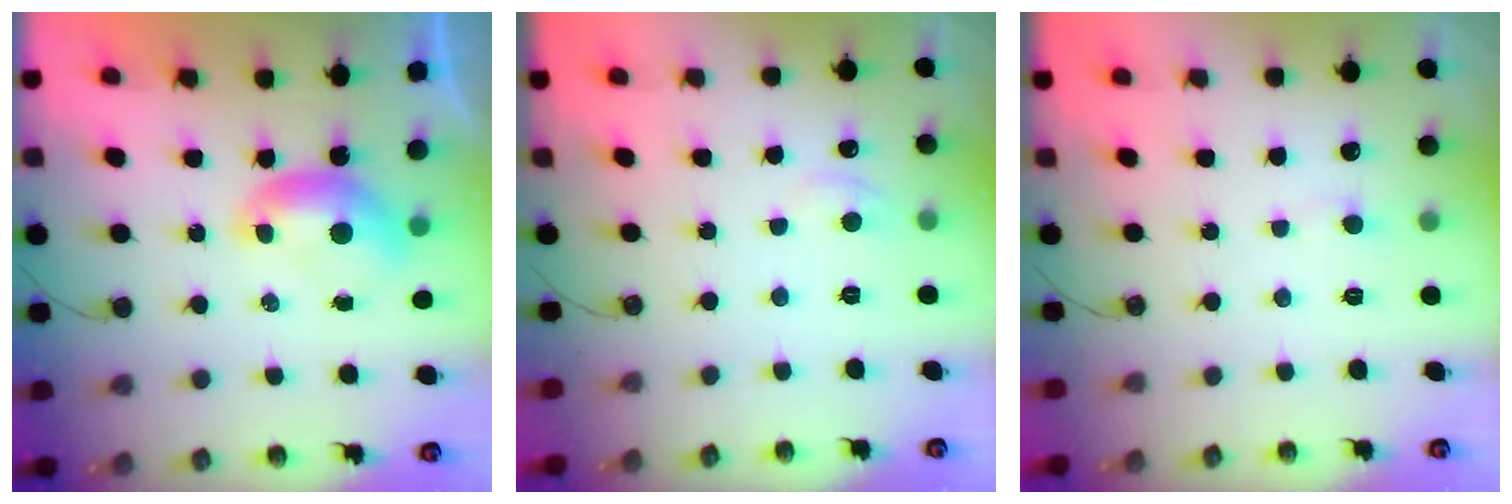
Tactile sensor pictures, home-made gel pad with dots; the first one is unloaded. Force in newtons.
{"total": 1.0, "press": 0.8, "slide": 0.7}
{"total": 0.7, "press": 0.6, "slide": 0.4}